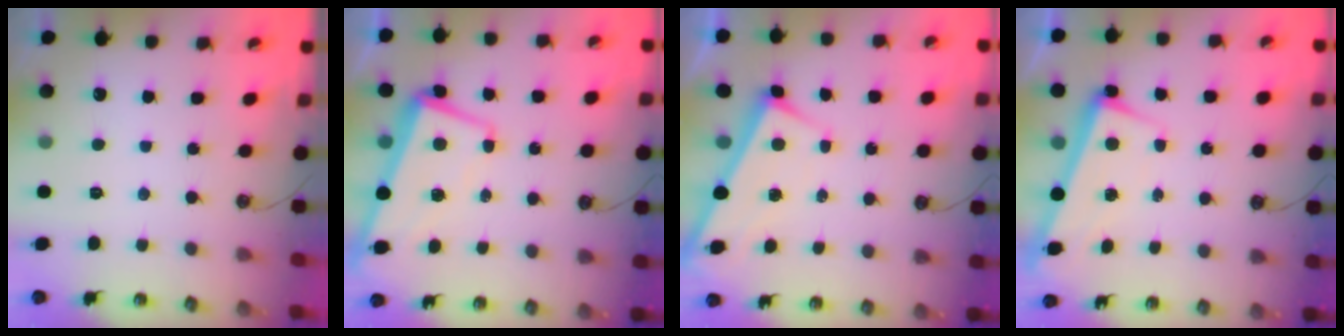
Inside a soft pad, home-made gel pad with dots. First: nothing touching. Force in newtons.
{"total": 1.2, "press": 0.0, "slide": 1.2}
{"total": 2.7, "press": 2.7, "slide": 0.1}
{"total": 2.6, "press": 2.4, "slide": 0.9}